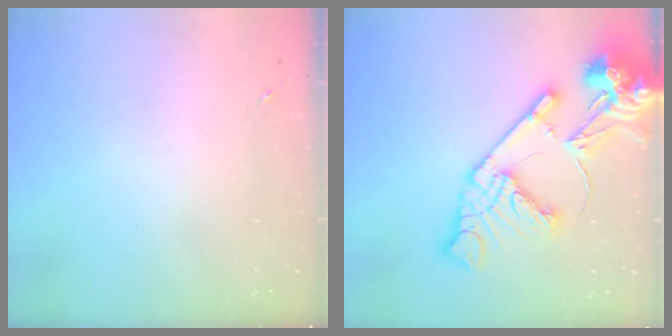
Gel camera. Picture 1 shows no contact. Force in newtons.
{"total": 20.6, "press": 20.5, "slide": 2.7}